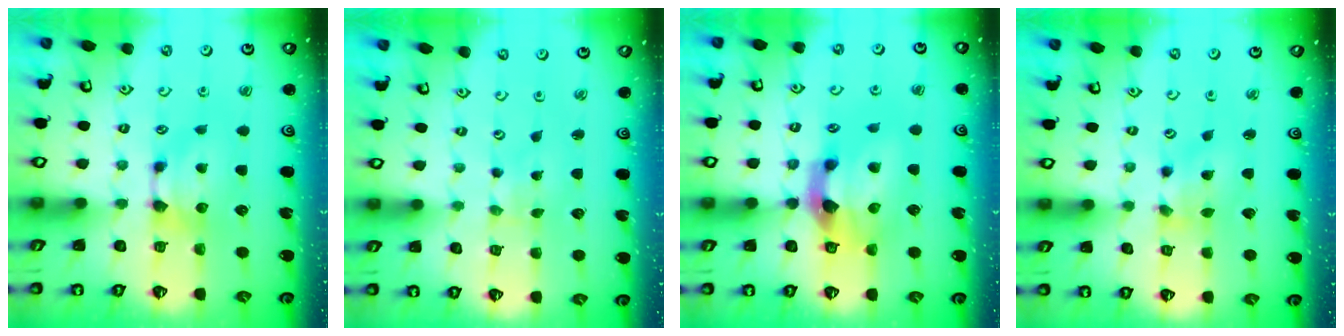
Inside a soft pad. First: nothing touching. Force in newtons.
{"total": 4.6, "press": 4.5, "slide": 0.2}
{"total": 6.3, "press": 6.0, "slide": 2.1}
{"total": 1.3, "press": 0.6, "slide": 1.1}